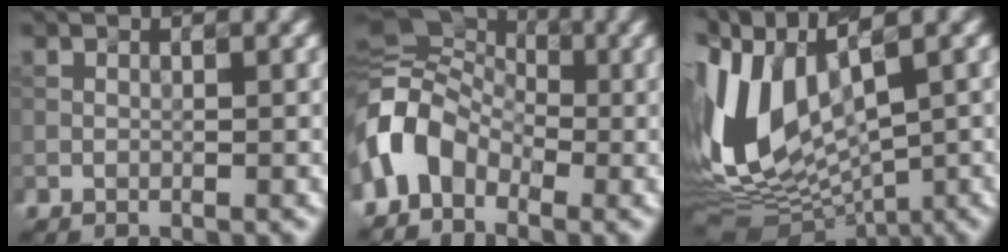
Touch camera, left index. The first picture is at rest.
{"total": 7.1, "force": [-3.1, 4.9, 4.1], "torque": [-0.076, 0.013, -0.082]}
{"total": 10.5, "force": [0.7, 6.1, 8.5], "torque": [-0.188, 0.000, 0.022]}